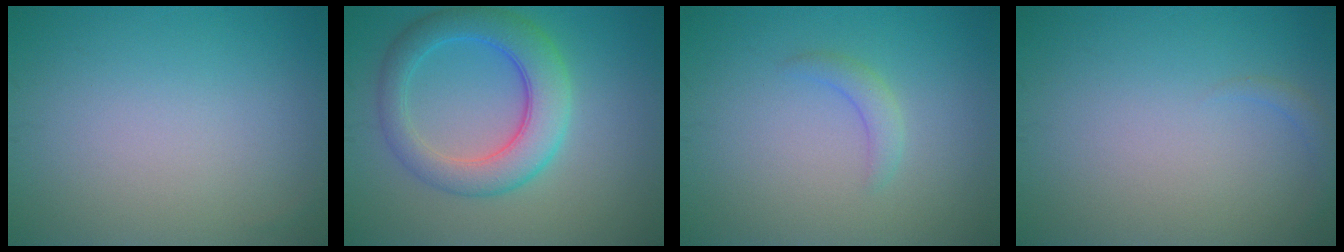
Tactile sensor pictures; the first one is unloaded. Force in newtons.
{"total": 6.1, "press": 6.1, "slide": 0.1}
{"total": 1.6, "press": 1.6, "slide": 0.2}
{"total": 0.8, "press": 0.8, "slide": 0.1}